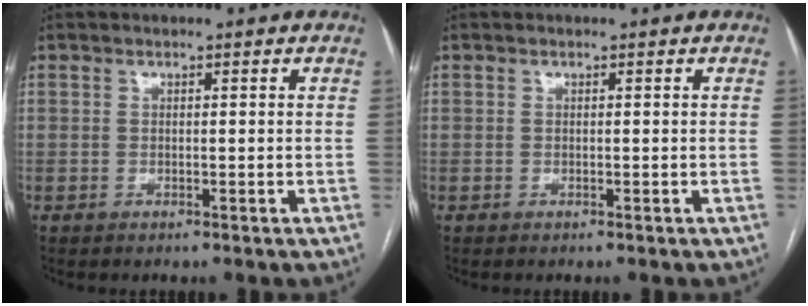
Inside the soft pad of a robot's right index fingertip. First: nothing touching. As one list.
[{"total": 0.0}]